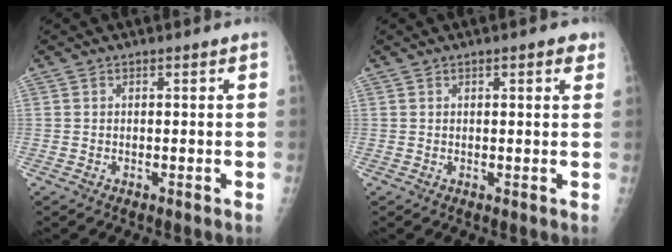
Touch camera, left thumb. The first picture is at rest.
{"total": 2.8, "force": [1.5, 1.0, 2.1], "torque": [-0.017, -0.001, 0.014]}